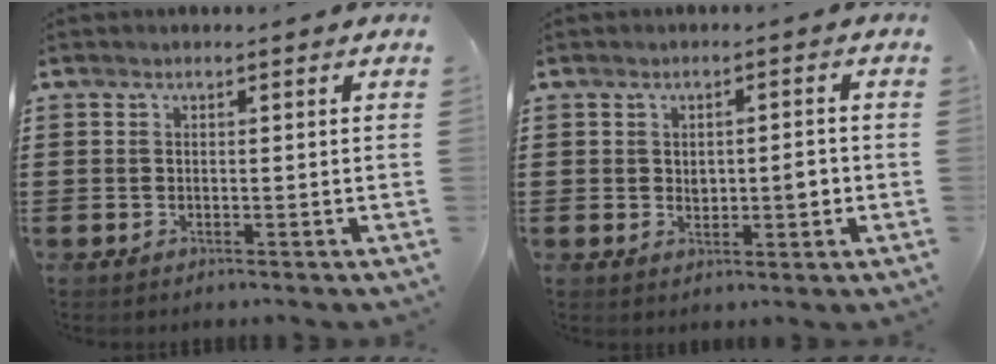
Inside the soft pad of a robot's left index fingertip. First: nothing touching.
{"total": 2.8, "force": [0.0, 1.3, 2.5], "torque": [-0.039, -0.002, -0.003]}